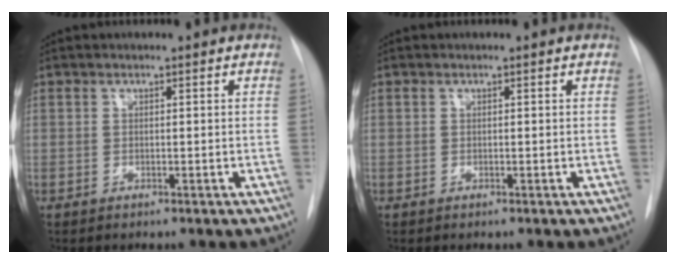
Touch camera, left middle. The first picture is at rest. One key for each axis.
{"total": 0.0}